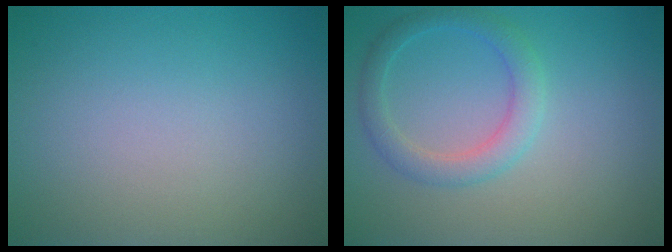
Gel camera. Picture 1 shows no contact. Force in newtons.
{"total": 2.7, "press": 2.7, "slide": 0.2}